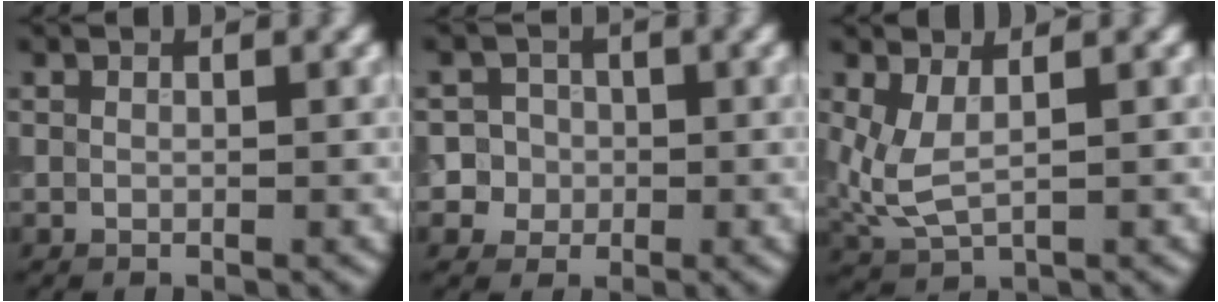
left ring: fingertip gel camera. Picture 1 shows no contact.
{"total": 5.1, "force": [-0.3, 4.9, 1.2], "torque": [0.002, 0.027, -0.023]}
{"total": 3.4, "force": [0.7, 1.6, 2.9], "torque": [-0.080, -0.007, 0.019]}